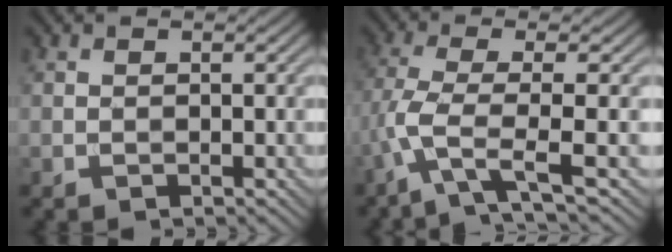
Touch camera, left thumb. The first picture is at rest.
{"total": 5.8, "force": [-1.8, 1.0, 5.4], "torque": [-0.112, 0.003, -0.053]}